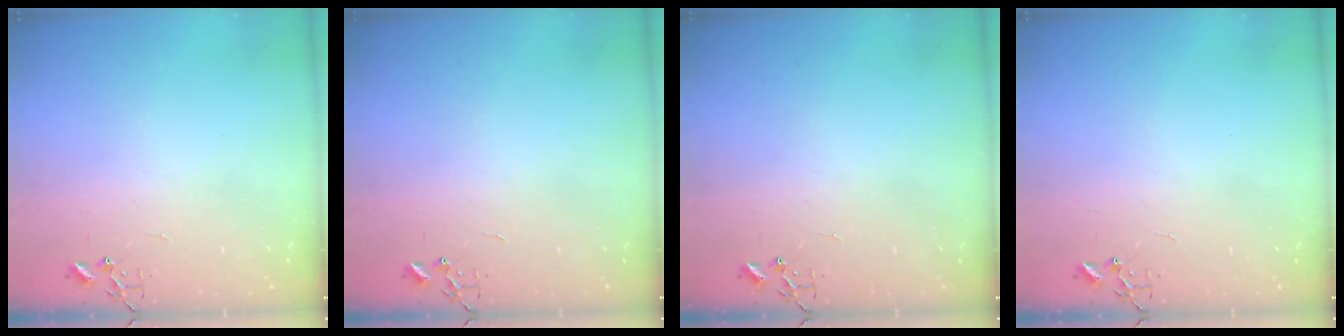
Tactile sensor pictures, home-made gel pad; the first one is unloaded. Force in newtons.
{"total": 0.0}
{"total": 0.0}
{"total": 0.0}